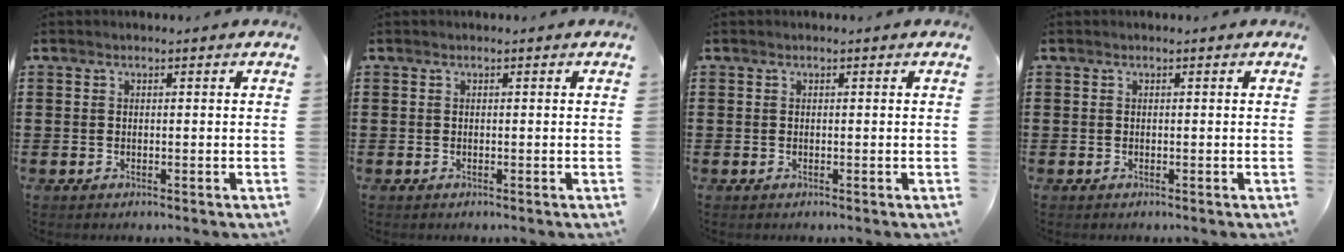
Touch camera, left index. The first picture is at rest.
{"total": 0.0}
{"total": 0.0}
{"total": 0.0}